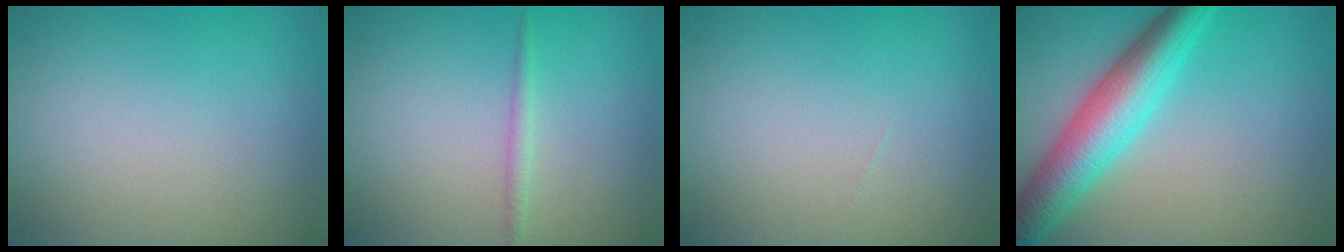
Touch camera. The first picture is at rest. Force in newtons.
{"total": 1.0, "press": 1.0, "slide": 0.0}
{"total": 0.0}
{"total": 6.5, "press": 6.5, "slide": 0.2}